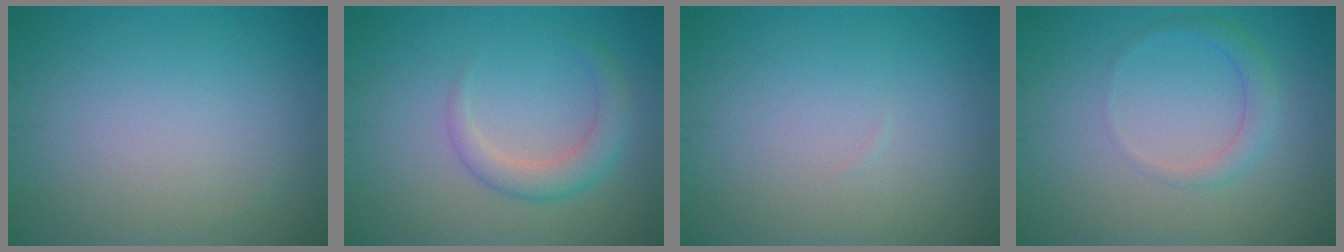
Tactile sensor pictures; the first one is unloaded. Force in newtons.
{"total": 2.8, "press": 2.8, "slide": 0.2}
{"total": 0.0}
{"total": 1.8, "press": 1.8, "slide": 0.1}